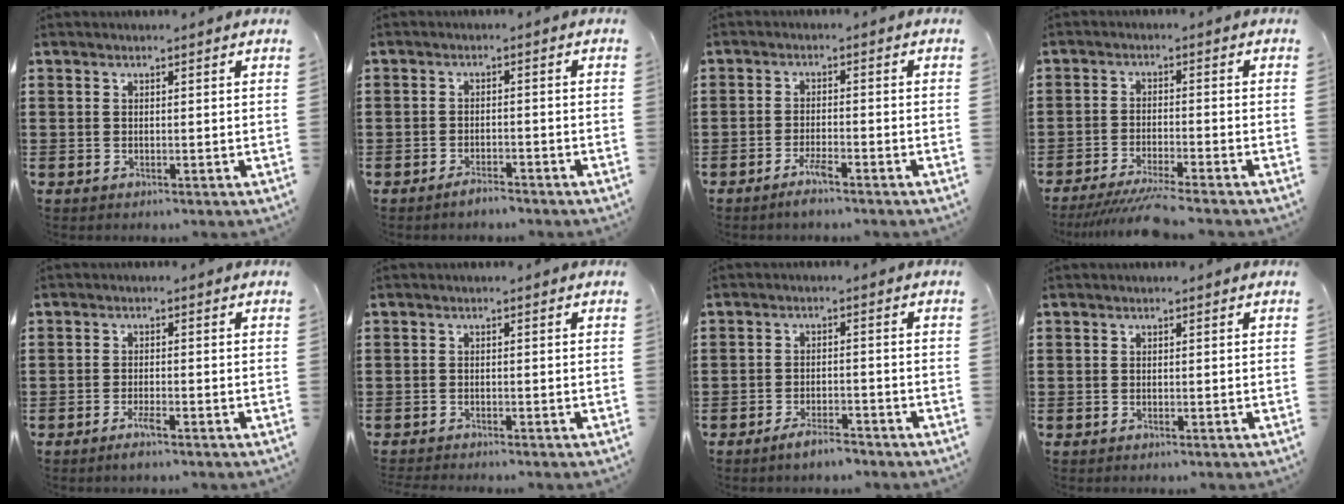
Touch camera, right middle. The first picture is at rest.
{"total": 2.0, "force": [-1.9, 0.4, 0.5], "torque": [-0.013, 0.001, -0.036]}
{"total": 2.9, "force": [-2.1, 0.3, 2.0], "torque": [-0.048, 0.000, -0.044]}
{"total": 4.8, "force": [-4.2, -0.2, 2.2], "torque": [-0.049, -0.018, -0.083]}
{"total": 2.2, "force": [-1.4, 0.3, 1.7], "torque": [-0.037, -0.003, -0.028]}
{"total": 1.0, "force": [-1.0, 0.0, 0.0], "torque": [-0.002, 0.000, -0.020]}
{"total": 3.3, "force": [-2.8, 0.6, 1.6], "torque": [-0.025, 0.007, -0.053]}
{"total": 0.0}